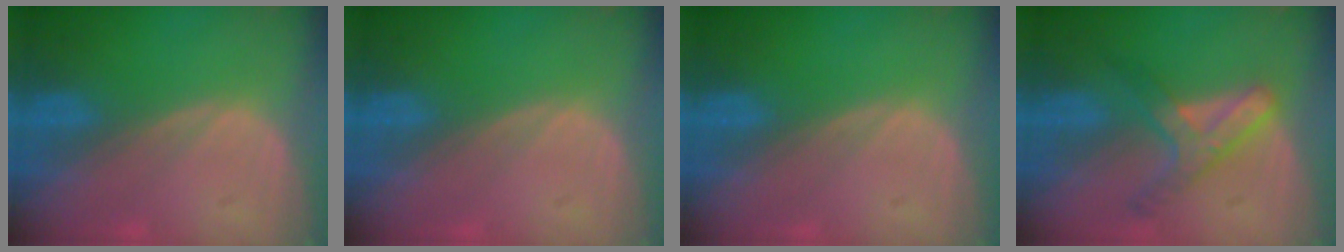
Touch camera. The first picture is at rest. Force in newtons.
{"total": 0.0}
{"total": 0.0}
{"total": 6.0, "press": 5.6, "slide": 2.4}